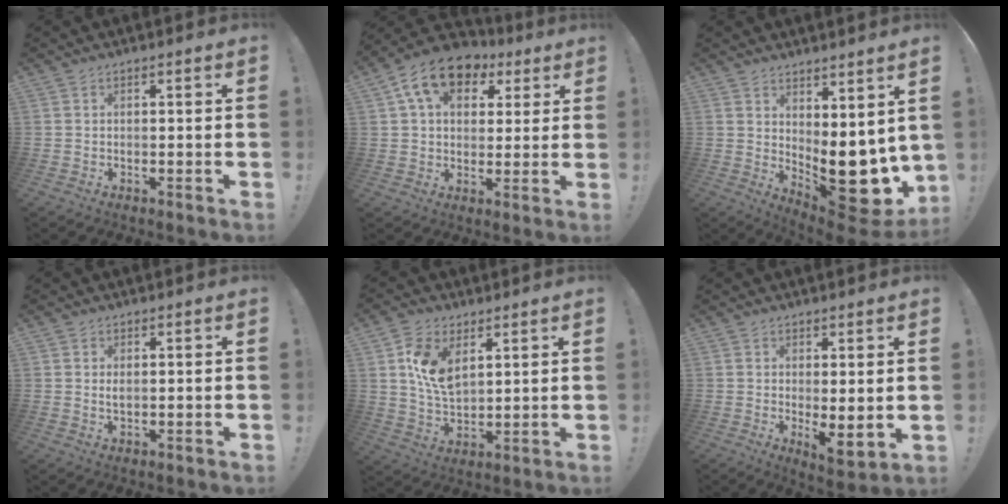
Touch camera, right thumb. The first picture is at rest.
{"total": 13.7, "force": [6.3, 9.4, 7.8], "torque": [-0.128, -0.018, 0.118]}
{"total": 13.9, "force": [-2.1, 7.1, 11.7], "torque": [-0.110, -0.020, -0.012]}
{"total": 1.5, "force": [0.5, 1.0, 0.9], "torque": [-0.012, -0.001, 0.008]}
{"total": 11.0, "force": [5.1, 7.1, 6.8], "torque": [-0.125, -0.021, 0.096]}
{"total": 2.9, "force": [0.5, 1.1, 2.7], "torque": [-0.033, -0.006, 0.009]}